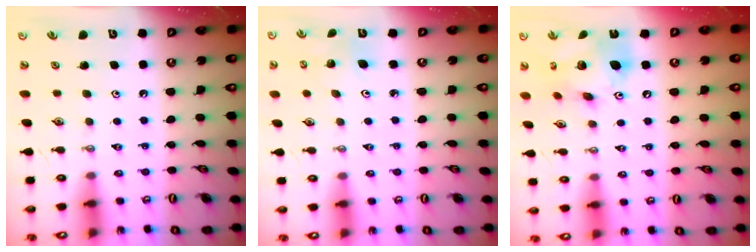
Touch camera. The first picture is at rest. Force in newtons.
{"total": 4.0, "press": 3.6, "slide": 1.8}
{"total": 15.6, "press": 15.5, "slide": 1.6}